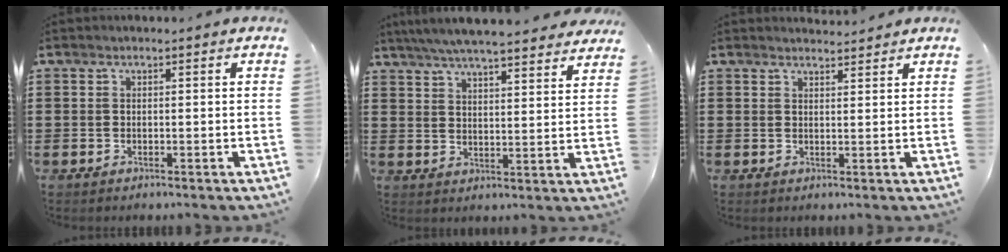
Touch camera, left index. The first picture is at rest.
{"total": 5.9, "force": [5.6, 0.1, 1.8], "torque": [-0.056, -0.024, 0.099]}
{"total": 1.8, "force": [1.8, 0.1, 0.0], "torque": [-0.006, -0.002, 0.036]}